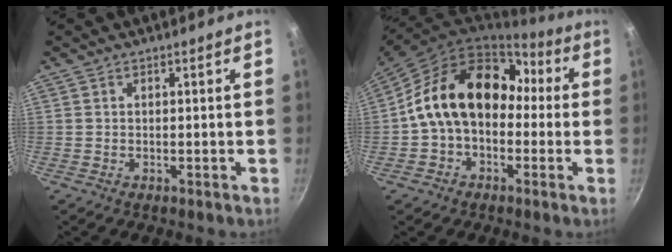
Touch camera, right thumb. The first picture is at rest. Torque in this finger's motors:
{"motor_torque": [1.43, 3.58, 1.89, -0.53, 0.23]}